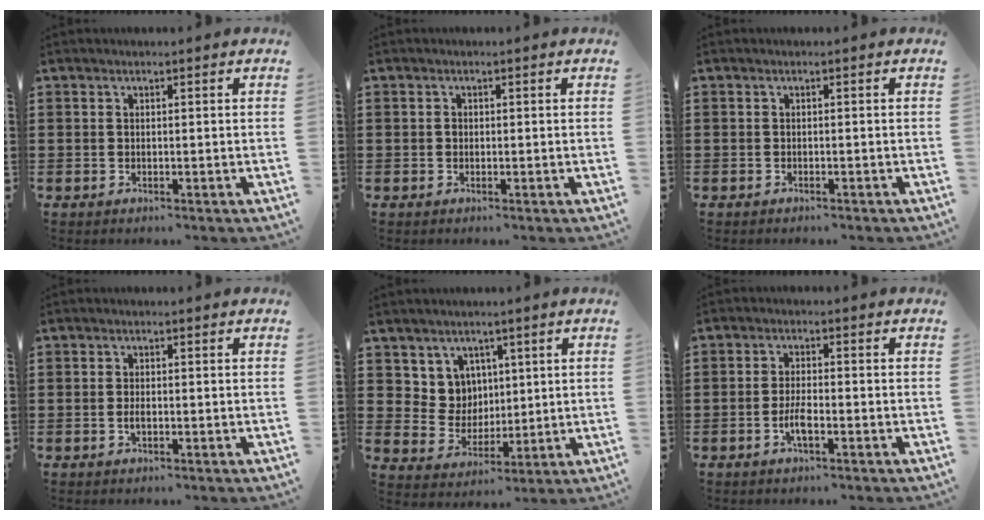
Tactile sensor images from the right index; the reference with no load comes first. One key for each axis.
{"total": 0.6, "fx": -0.1, "fy": 0.5, "fz": 0.3, "tx": -0.008, "ty": 0.002, "tz": -0.003}
{"total": 0.6, "fx": -0.6, "fy": 0.2, "fz": 0.1, "tx": -0.003, "ty": 0.001, "tz": -0.012}
{"total": 1.4, "fx": -0.4, "fy": 0.6, "fz": 1.2, "tx": -0.024, "ty": -0.002, "tz": -0.007}
{"total": 6.6, "fx": 3.1, "fy": 5.7, "fz": 1.0, "tx": -0.044, "ty": -0.003, "tz": 0.061}
{"total": 3.3, "fx": -1.3, "fy": 0.9, "fz": 2.9, "tx": -0.066, "ty": -0.003, "tz": -0.028}